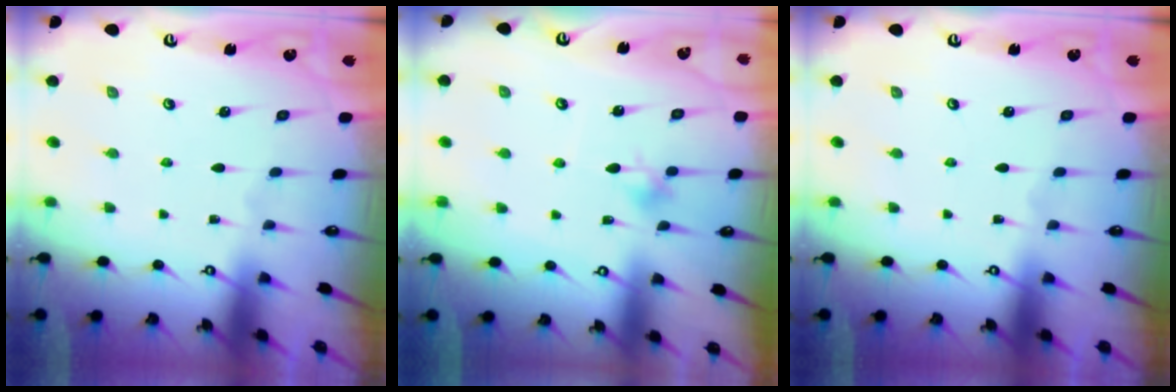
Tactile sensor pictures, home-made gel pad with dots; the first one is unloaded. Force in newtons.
{"total": 7.2, "press": 7.1, "slide": 1.2}
{"total": 0.0}